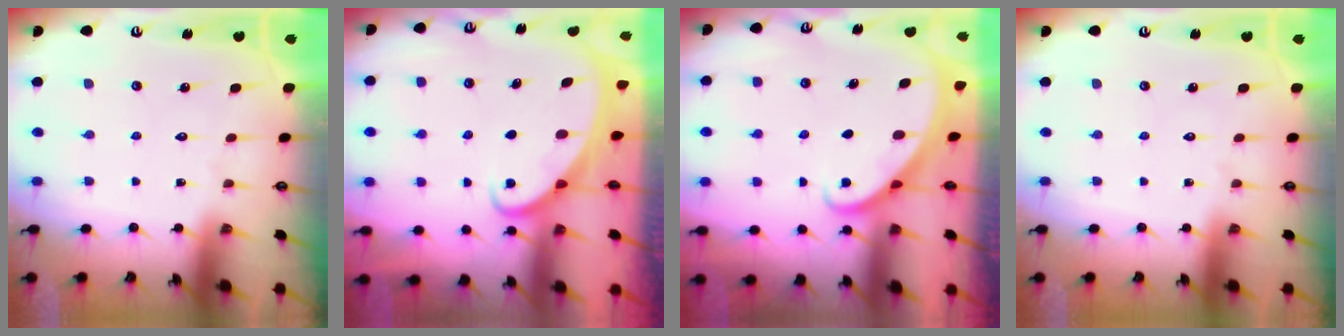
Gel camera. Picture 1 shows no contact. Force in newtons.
{"total": 2.0, "press": 2.0, "slide": 0.2}
{"total": 1.9, "press": 1.9, "slide": 0.0}
{"total": 0.0}